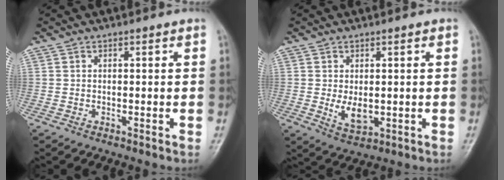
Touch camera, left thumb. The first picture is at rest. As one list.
[{"total": 4.5, "force": [-0.3, 2.7, 3.5], "torque": [-0.048, -0.011, 0.007]}]